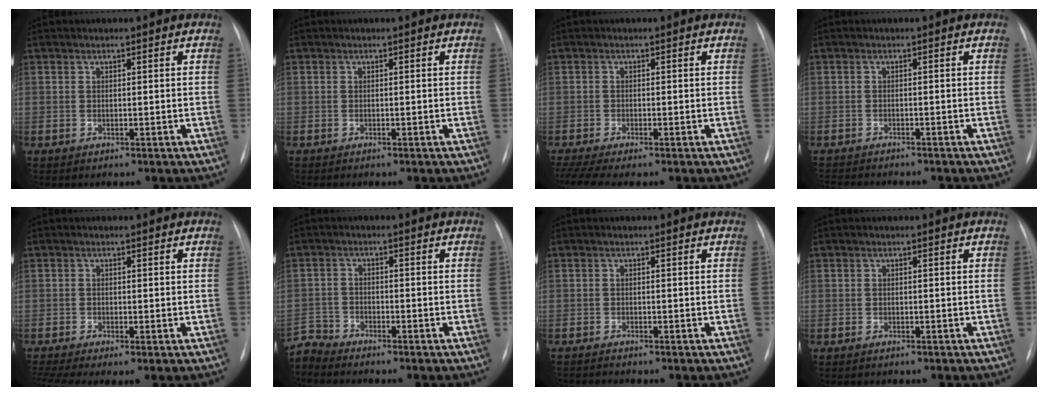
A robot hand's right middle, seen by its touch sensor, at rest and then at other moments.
{"total": 1.0, "force": [-0.9, 0.2, 0.5], "torque": [-0.009, -0.004, -0.009]}
{"total": 6.0, "force": [-5.0, 0.6, 3.3], "torque": [-0.063, -0.009, -0.082]}
{"total": 7.7, "force": [-7.1, 1.3, 2.6], "torque": [-0.038, -0.007, -0.101]}
{"total": 4.8, "force": [-2.8, 1.2, 3.7], "torque": [-0.078, -0.010, -0.053]}
{"total": 3.8, "force": [-3.7, 0.0, -0.9], "torque": [0.018, -0.011, -0.073]}
{"total": 1.0, "force": [-1.0, -0.1, -0.1], "torque": [-0.002, -0.005, -0.017]}
{"total": 0.6, "force": [-0.5, 0.3, 0.1], "torque": [-0.011, -0.002, -0.007]}